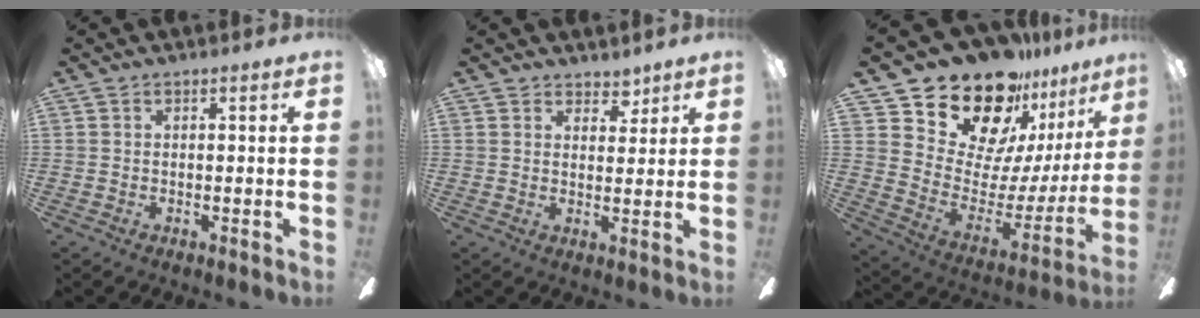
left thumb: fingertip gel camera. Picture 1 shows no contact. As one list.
[{"total": 4.1, "force": [3.4, 2.2, 0.5], "torque": [0.004, -0.018, 0.059]}, {"total": 21.7, "force": [17.5, 10.1, 7.9], "torque": [-0.138, -0.137, 0.321]}]